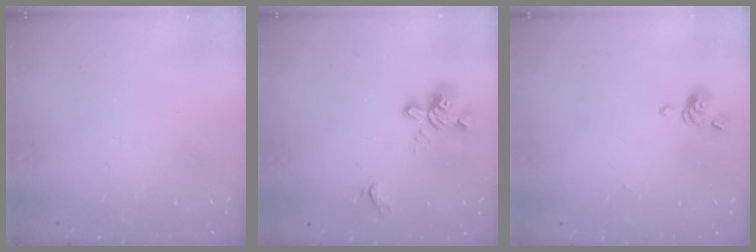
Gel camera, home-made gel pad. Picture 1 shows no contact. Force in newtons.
{"total": 2.1, "press": 1.6, "slide": 1.4}
{"total": 0.8, "press": 0.6, "slide": 0.5}